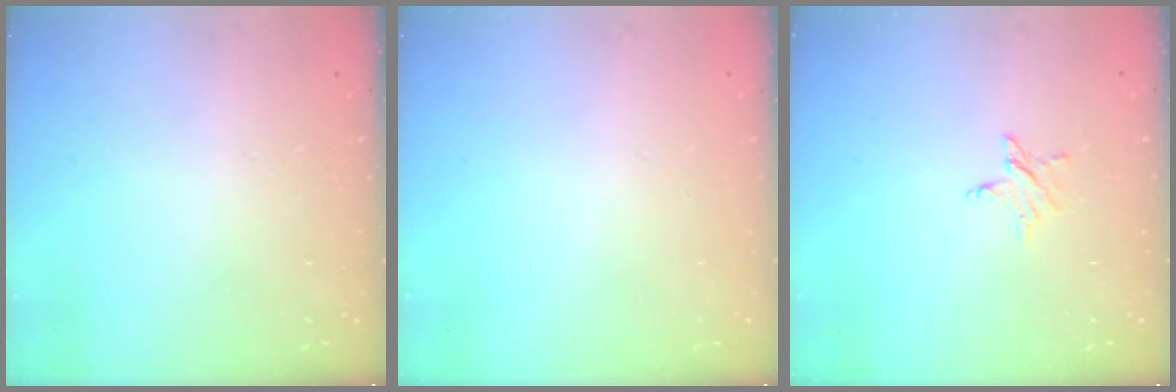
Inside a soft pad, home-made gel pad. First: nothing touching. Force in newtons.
{"total": 0.0}
{"total": 3.6, "press": 3.6, "slide": 0.2}